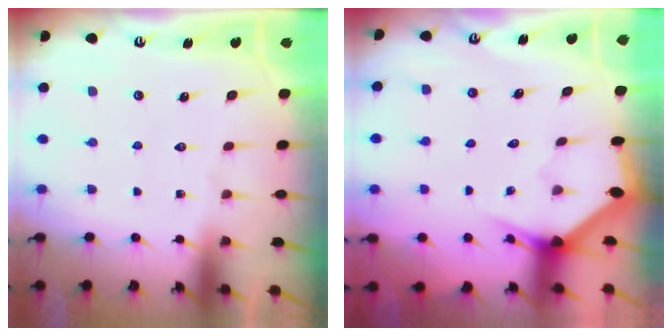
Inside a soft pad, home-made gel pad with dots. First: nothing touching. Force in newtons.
{"total": 3.2, "press": 3.2, "slide": 0.1}